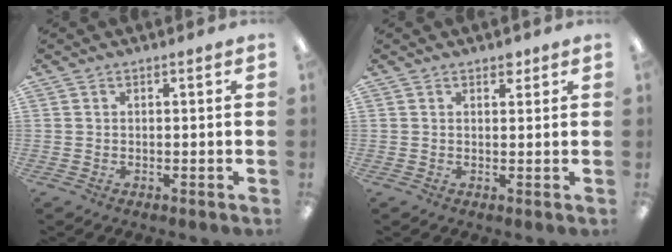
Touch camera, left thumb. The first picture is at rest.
{"total": 2.0, "force": [1.5, 1.0, 0.8], "torque": [-0.002, -0.005, 0.023]}